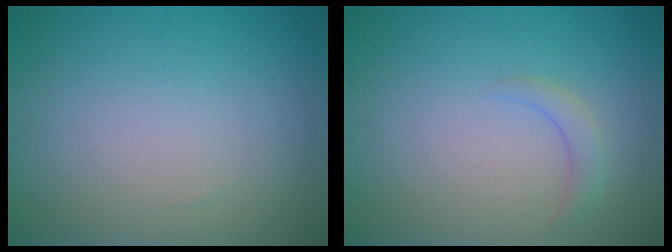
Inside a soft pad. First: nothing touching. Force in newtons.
{"total": 1.4, "press": 1.3, "slide": 0.3}